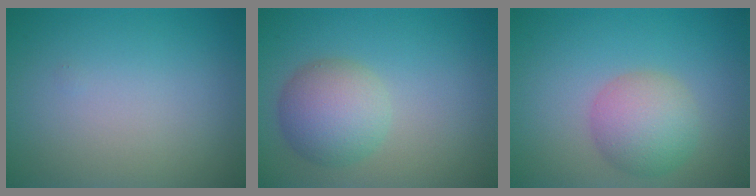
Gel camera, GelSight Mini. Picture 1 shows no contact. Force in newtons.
{"total": 4.6, "press": 4.6, "slide": 0.1}
{"total": 4.4, "press": 4.4, "slide": 0.1}